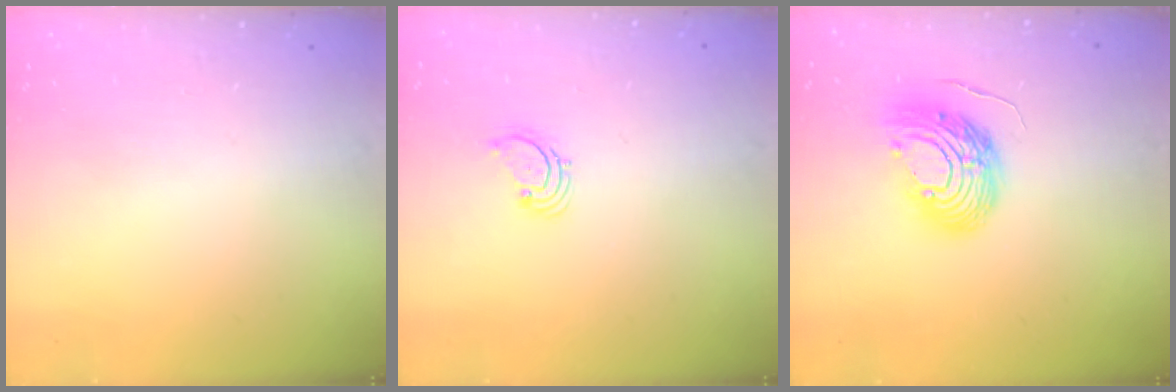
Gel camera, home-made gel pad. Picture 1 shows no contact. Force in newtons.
{"total": 1.7, "press": 1.7, "slide": 0.2}
{"total": 13.3, "press": 13.1, "slide": 2.3}